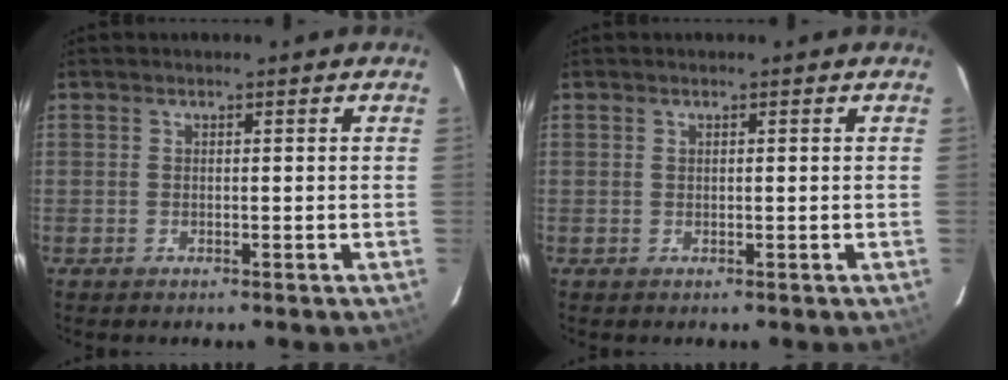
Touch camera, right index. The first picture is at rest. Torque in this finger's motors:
{"motor_torque": [-0.08, 0.05, -0.02, 0.00]}